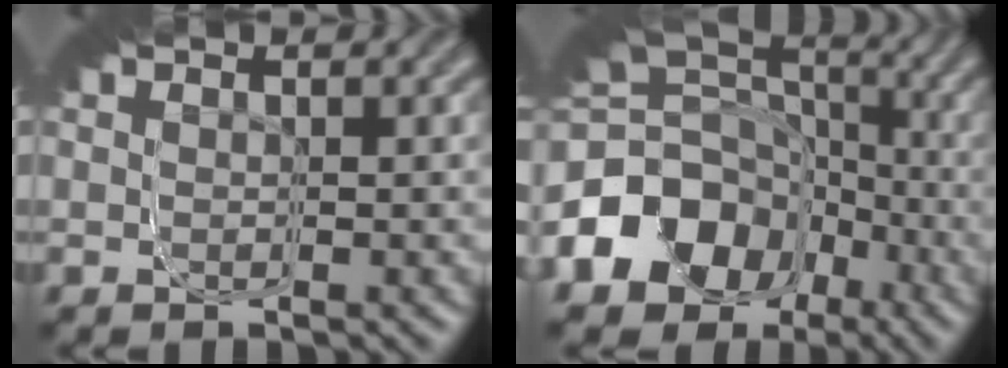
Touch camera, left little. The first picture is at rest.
{"total": 15.5, "force": [-3.2, 10.4, 11.0], "torque": [-0.167, -0.023, -0.050]}